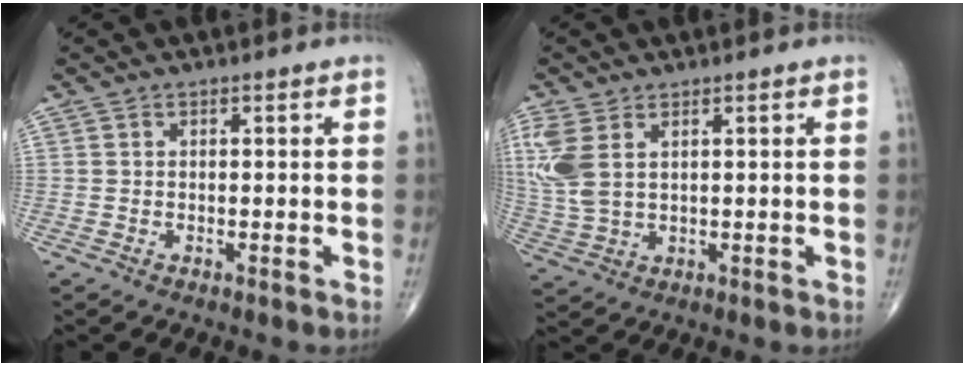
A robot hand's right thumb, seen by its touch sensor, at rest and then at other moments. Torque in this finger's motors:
{"motor_torque": [0.16, 0.21, 0.93, 0.57, 0.09]}